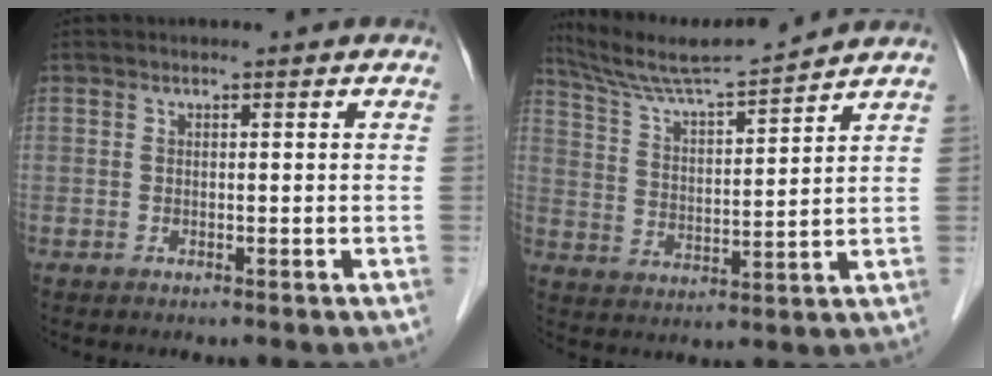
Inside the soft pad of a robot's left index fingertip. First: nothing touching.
{"total": 11.6, "force": [10.9, -1.3, 3.8], "torque": [-0.080, 0.006, 0.193]}